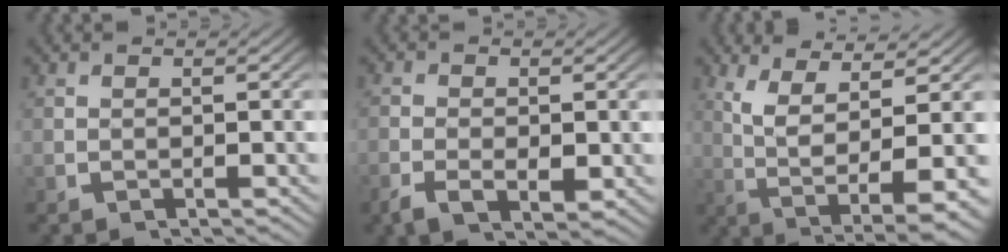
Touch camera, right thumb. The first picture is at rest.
{"total": 2.8, "force": [-0.9, 1.8, 1.9], "torque": [-0.041, -0.018, -0.013]}
{"total": 9.2, "force": [-0.5, 4.3, 8.1], "torque": [-0.153, -0.035, 0.015]}